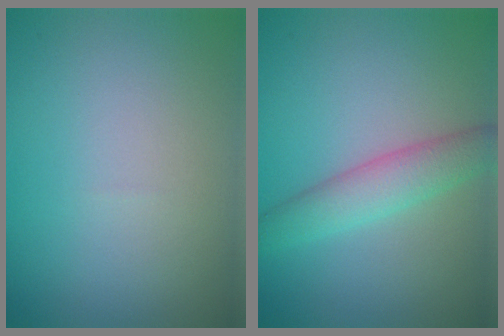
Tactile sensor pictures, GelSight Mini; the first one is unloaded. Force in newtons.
{"total": 3.3, "press": 3.3, "slide": 0.1}